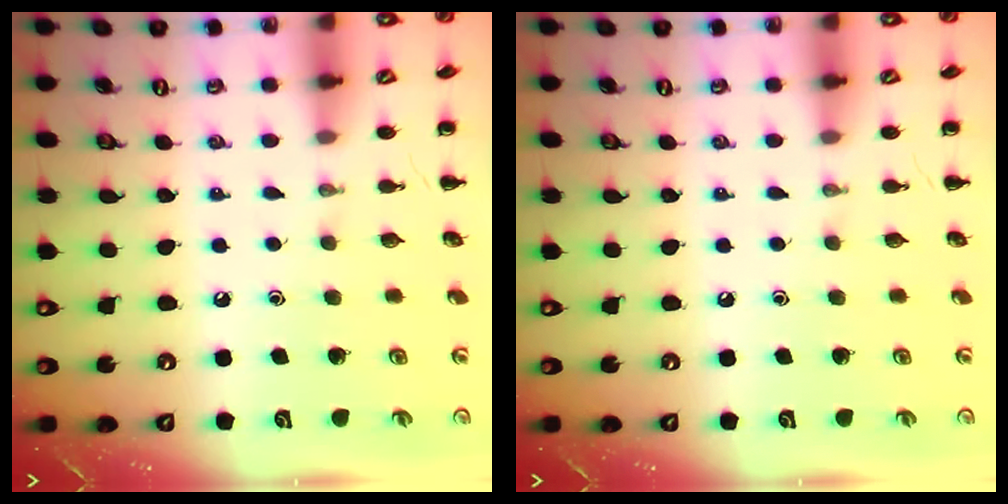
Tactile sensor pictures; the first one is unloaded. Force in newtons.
{"total": 0.0}